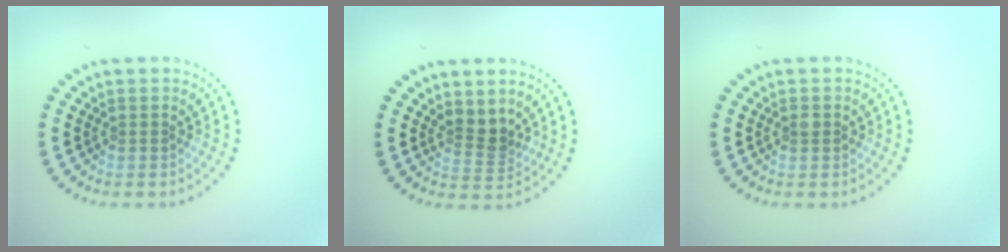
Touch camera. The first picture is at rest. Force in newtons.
{"total": 2.3, "press": 1.8, "slide": 1.6}
{"total": 0.8, "press": 0.8, "slide": 0.1}